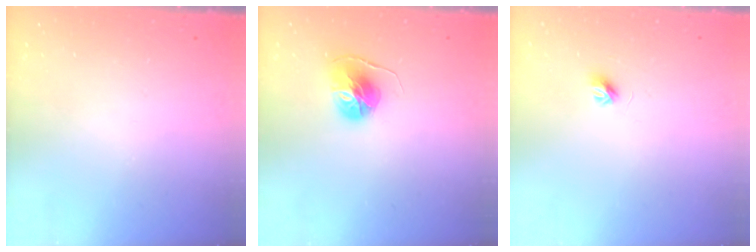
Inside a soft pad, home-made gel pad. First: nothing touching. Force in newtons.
{"total": 7.7, "press": 7.6, "slide": 0.6}
{"total": 3.6, "press": 3.6, "slide": 0.4}